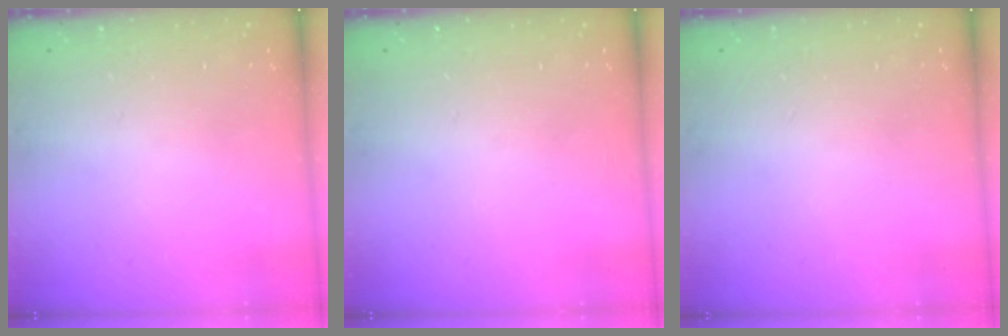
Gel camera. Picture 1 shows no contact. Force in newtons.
{"total": 0.0}
{"total": 0.0}